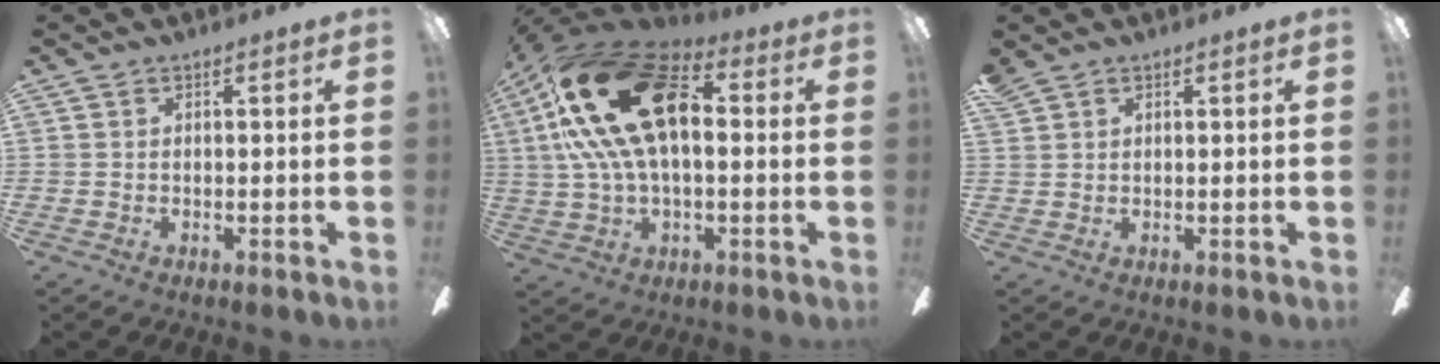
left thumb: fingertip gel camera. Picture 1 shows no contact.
{"total": 25.4, "force": [6.2, 14.3, 20.1], "torque": [-0.399, 0.002, 0.106]}
{"total": 1.8, "force": [1.4, 0.9, 0.5], "torque": [-0.012, -0.002, 0.028]}